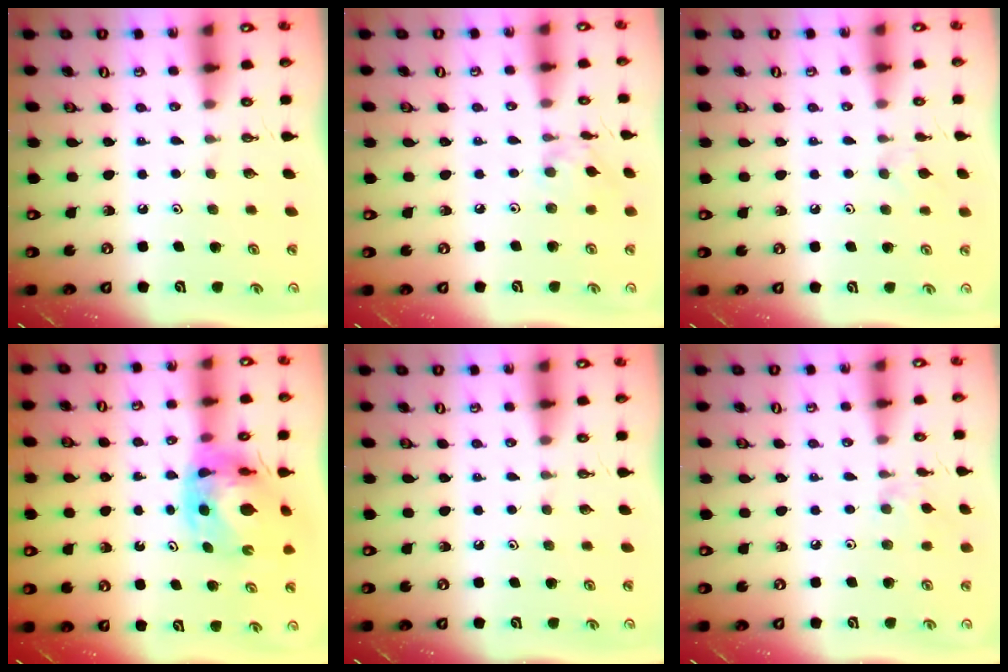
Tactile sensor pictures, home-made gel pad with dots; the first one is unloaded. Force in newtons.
{"total": 4.2, "press": 4.2, "slide": 0.4}
{"total": 3.3, "press": 3.3, "slide": 0.7}
{"total": 9.4, "press": 9.3, "slide": 1.1}
{"total": 0.0}
{"total": 2.3, "press": 2.3, "slide": 0.4}